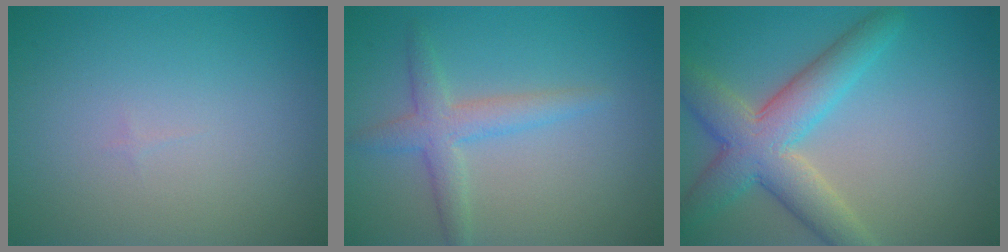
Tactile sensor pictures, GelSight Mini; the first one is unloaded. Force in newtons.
{"total": 2.9, "press": 2.9, "slide": 0.0}
{"total": 6.6, "press": 6.5, "slide": 0.3}